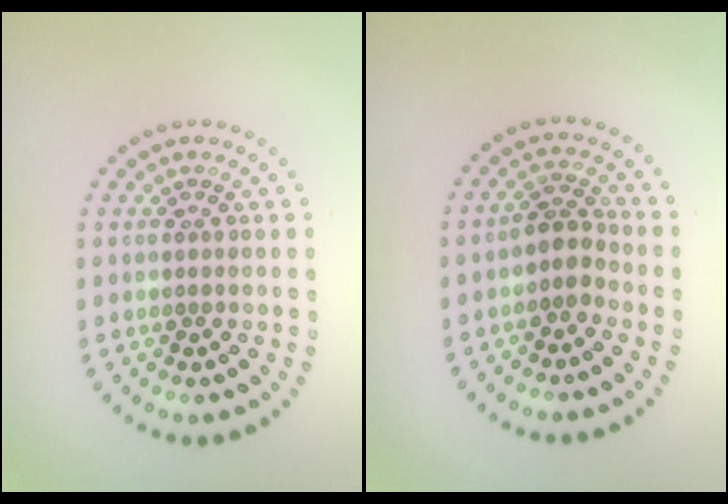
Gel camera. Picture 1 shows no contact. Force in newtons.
{"total": 2.3, "press": 1.9, "slide": 1.4}